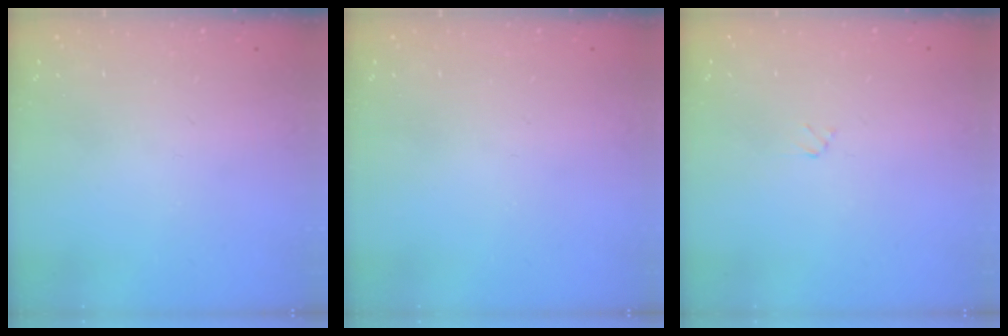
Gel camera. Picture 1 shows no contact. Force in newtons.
{"total": 0.0}
{"total": 1.2, "press": 1.2, "slide": 0.1}